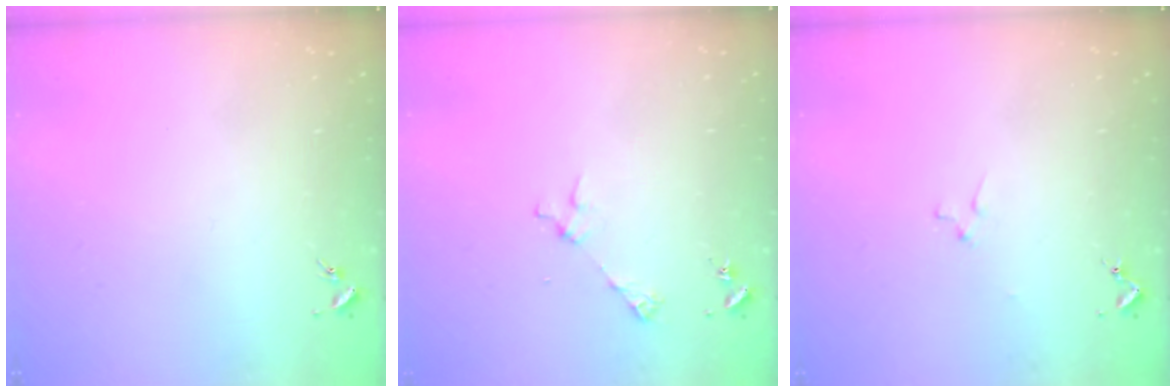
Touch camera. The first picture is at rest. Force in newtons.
{"total": 3.3, "press": 3.3, "slide": 0.2}
{"total": 1.1, "press": 1.1, "slide": 0.1}